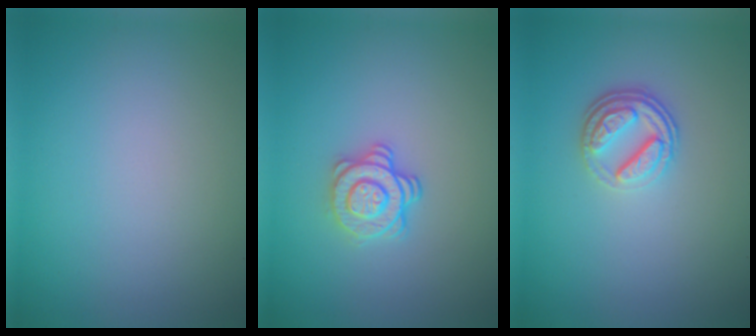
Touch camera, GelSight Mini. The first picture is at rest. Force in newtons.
{"total": 3.0, "press": 2.6, "slide": 1.4}
{"total": 3.5, "press": 2.6, "slide": 2.3}